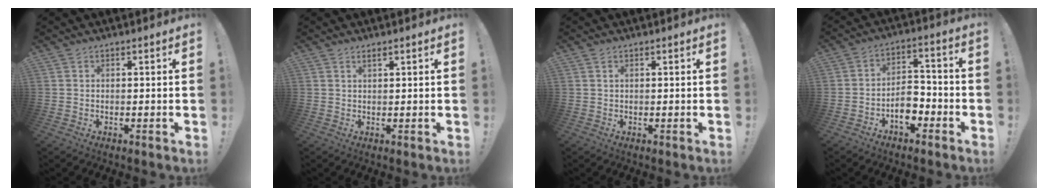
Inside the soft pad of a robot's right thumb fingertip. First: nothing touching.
{"total": 1.2, "force": [0.9, 0.2, 0.8], "torque": [-0.013, -0.002, 0.015]}
{"total": 0.7, "force": [0.3, 0.2, 0.6], "torque": [-0.011, 0.001, 0.004]}
{"total": 8.3, "force": [-3.9, 5.3, 5.1], "torque": [-0.079, 0.020, -0.070]}